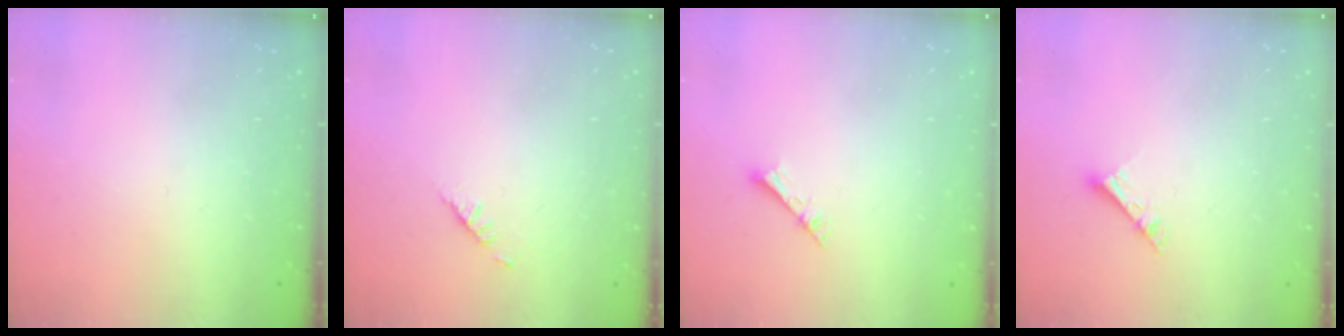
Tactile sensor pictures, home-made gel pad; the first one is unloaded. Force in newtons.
{"total": 1.9, "press": 1.8, "slide": 0.5}
{"total": 2.7, "press": 2.7, "slide": 0.3}
{"total": 5.0, "press": 4.9, "slide": 0.4}